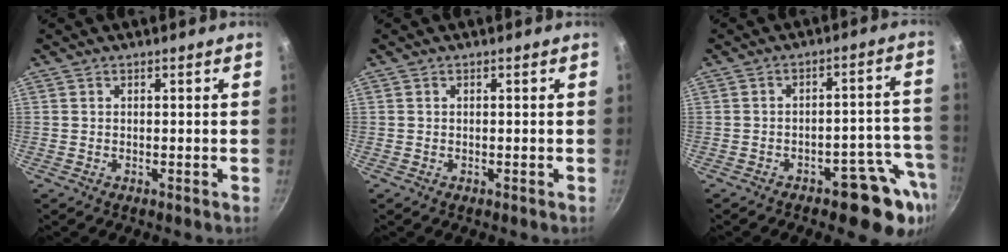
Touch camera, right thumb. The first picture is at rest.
{"total": 0.0}
{"total": 10.7, "force": [-5.9, 4.9, 7.4], "torque": [-0.028, 0.059, -0.073]}